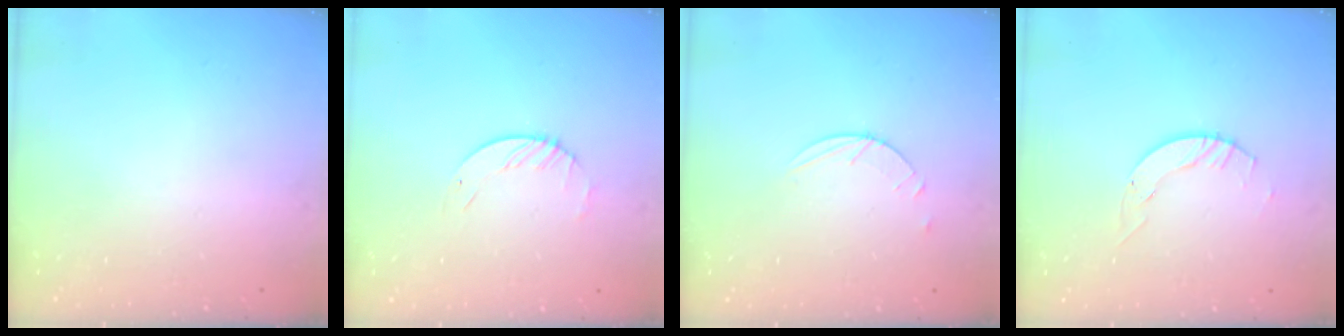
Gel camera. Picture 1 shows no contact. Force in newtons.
{"total": 1.7, "press": 1.7, "slide": 0.2}
{"total": 2.5, "press": 2.4, "slide": 0.3}
{"total": 2.1, "press": 2.1, "slide": 0.3}